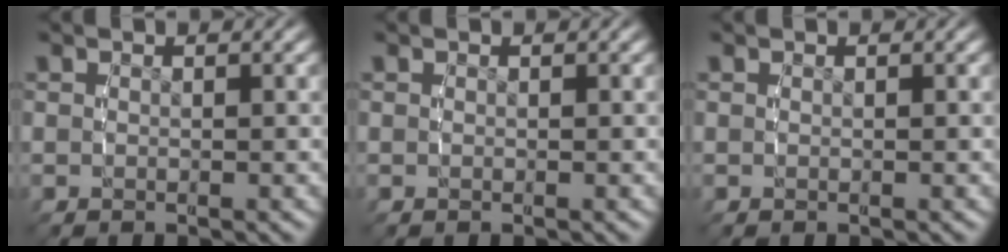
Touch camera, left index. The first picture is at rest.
{"total": 0.0}
{"total": 0.0}